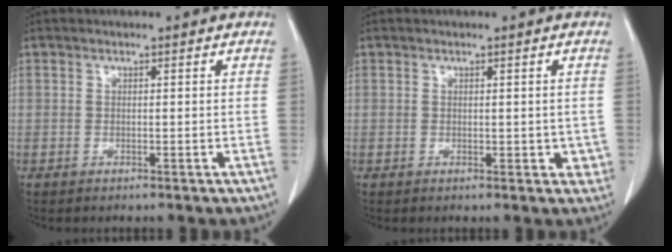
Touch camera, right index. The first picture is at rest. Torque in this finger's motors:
{"motor_torque": [0.07, 0.04, 0.01, 0.01]}